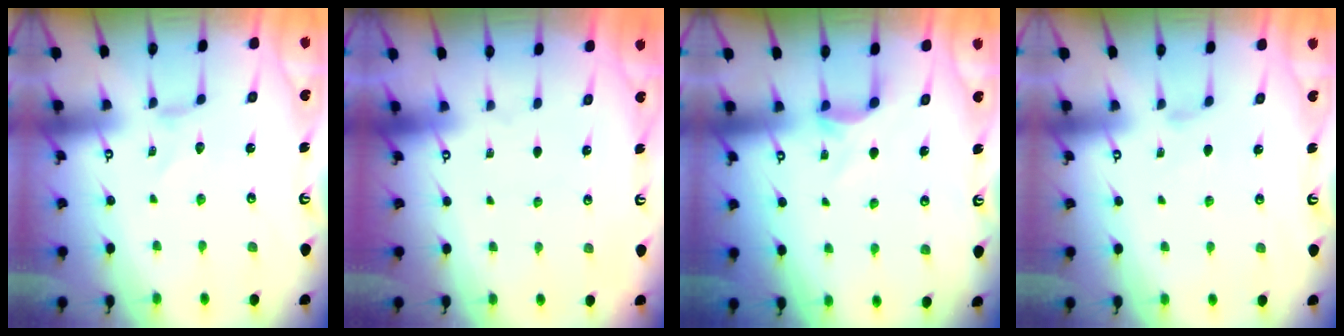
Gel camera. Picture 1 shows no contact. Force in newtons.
{"total": 0.0}
{"total": 3.9, "press": 3.9, "slide": 0.6}
{"total": 2.0, "press": 2.0, "slide": 0.5}